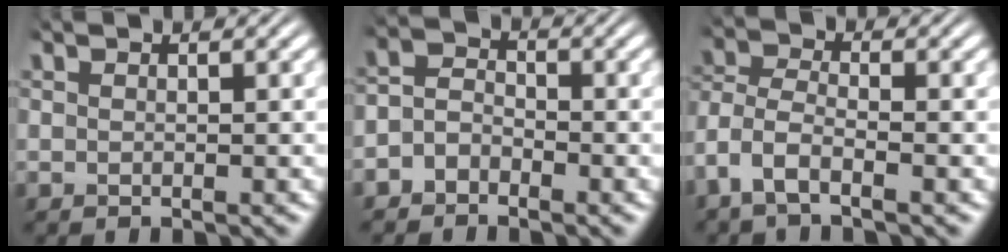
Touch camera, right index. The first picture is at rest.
{"total": 3.3, "force": [-1.8, 2.7, 0.9], "torque": [-0.015, -0.004, -0.038]}
{"total": 4.5, "force": [-1.5, 3.5, 2.3], "torque": [-0.080, -0.018, -0.027]}